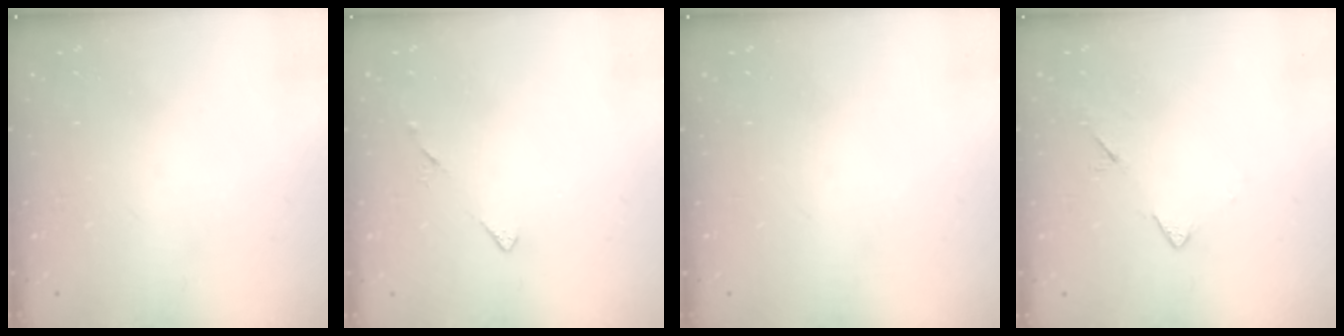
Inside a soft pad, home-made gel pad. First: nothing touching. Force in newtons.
{"total": 6.6, "press": 6.6, "slide": 0.8}
{"total": 0.0}
{"total": 6.5, "press": 6.5, "slide": 0.6}